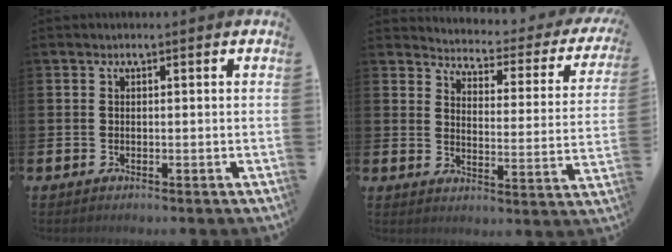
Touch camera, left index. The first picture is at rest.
{"total": 3.4, "force": [3.2, 1.0, 0.7], "torque": [-0.031, -0.036, 0.044]}